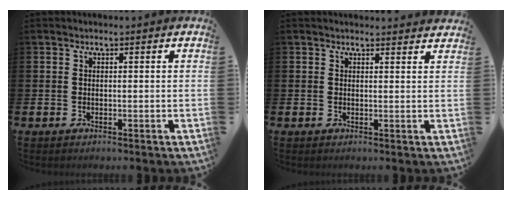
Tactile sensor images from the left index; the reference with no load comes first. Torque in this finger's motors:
{"motor_torque": [0.95, -1.19, 0.18, 0.03]}